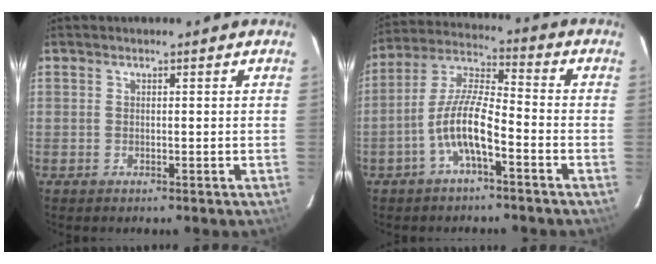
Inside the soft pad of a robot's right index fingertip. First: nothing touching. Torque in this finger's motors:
{"motor_torque": [1.22, -0.92, 0.86, 0.21]}